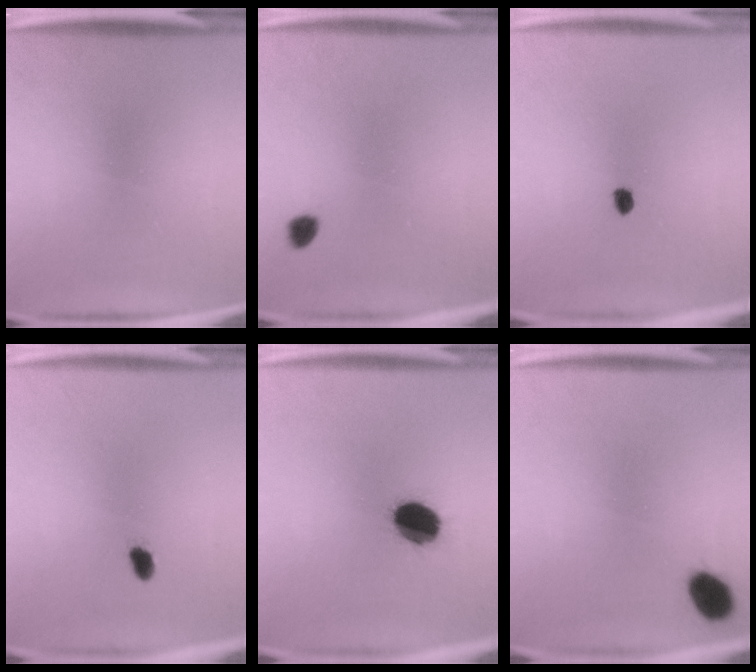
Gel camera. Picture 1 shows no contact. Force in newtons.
{"total": 1.7}
{"total": 1.7}
{"total": 1.8}
{"total": 11.6}
{"total": 5.4}